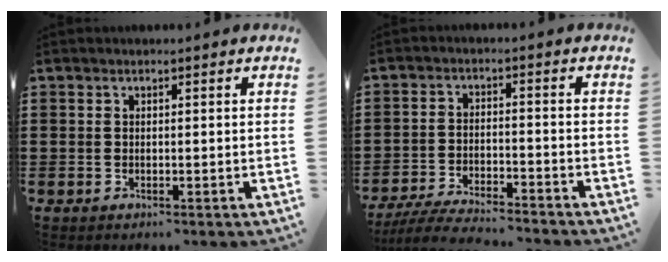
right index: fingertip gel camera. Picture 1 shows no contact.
{"total": 5.3, "force": [-5.0, 0.1, 1.5], "torque": [-0.038, -0.008, -0.102]}